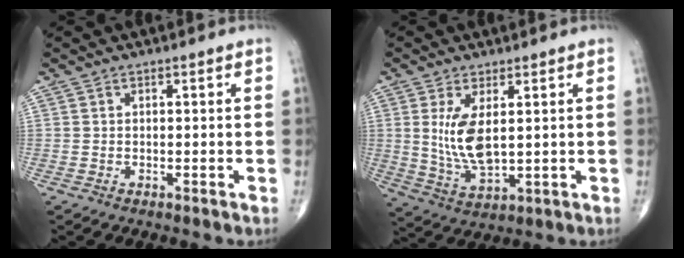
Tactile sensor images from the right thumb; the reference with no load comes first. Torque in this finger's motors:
{"motor_torque": [-0.28, 0.65, 0.41, 0.34, 0.09]}